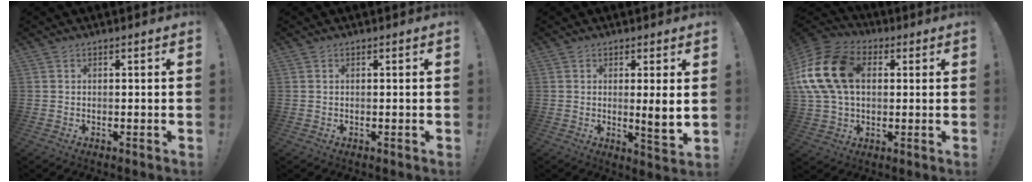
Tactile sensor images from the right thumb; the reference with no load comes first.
{"total": 0.0}
{"total": 5.3, "force": [1.2, -0.1, 5.1], "torque": [-0.070, -0.019, 0.015]}
{"total": 19.9, "force": [3.7, 14.1, 13.5], "torque": [-0.257, 0.007, 0.071]}